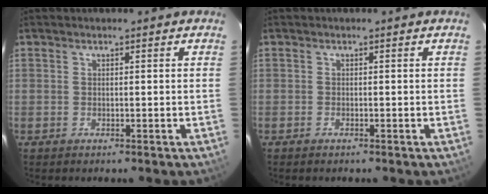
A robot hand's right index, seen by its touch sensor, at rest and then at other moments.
{"total": 0.7, "force": [-0.6, 0.2, 0.2], "torque": [-0.003, -0.001, -0.013]}